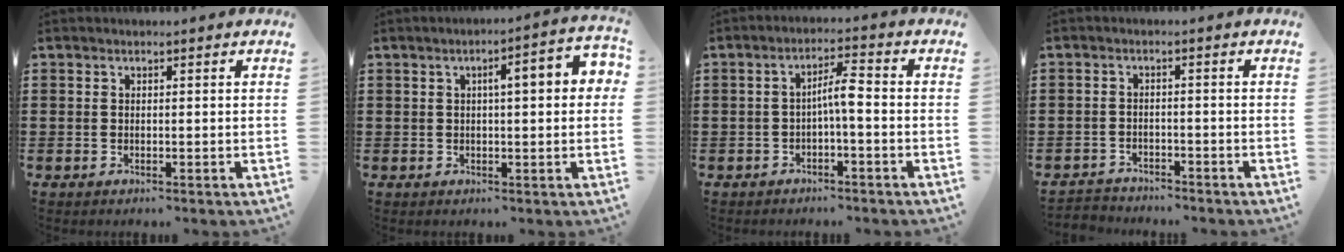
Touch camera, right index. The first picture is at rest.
{"total": 5.0, "force": [0.8, 1.0, 4.9], "torque": [-0.076, 0.001, 0.005]}
{"total": 3.9, "force": [-0.9, 0.5, 3.7], "torque": [-0.070, 0.010, -0.021]}
{"total": 2.4, "force": [-2.3, 0.4, -0.2], "torque": [-0.004, 0.000, -0.053]}